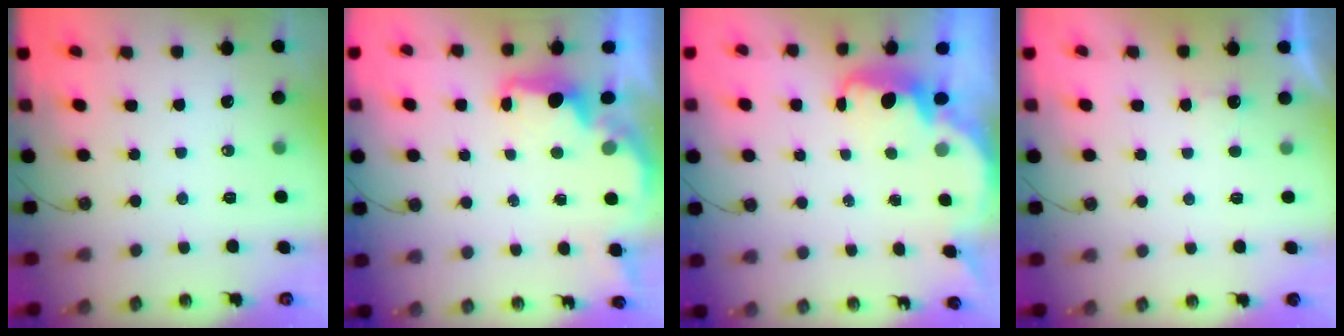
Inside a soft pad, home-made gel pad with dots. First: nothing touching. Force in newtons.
{"total": 2.0, "press": 1.8, "slide": 0.8}
{"total": 2.5, "press": 2.5, "slide": 0.6}
{"total": 1.0, "press": 0.7, "slide": 0.6}